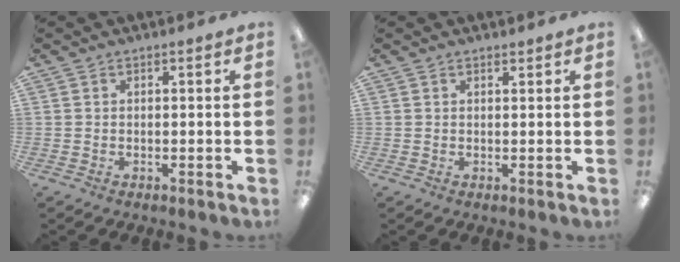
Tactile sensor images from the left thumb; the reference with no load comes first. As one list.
[{"total": 0.8, "force": [0.7, 0.2, 0.1], "torque": [0.005, -0.004, 0.012]}]